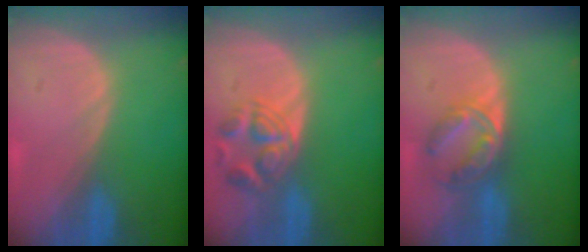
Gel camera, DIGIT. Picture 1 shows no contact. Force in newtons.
{"total": 5.4, "press": 5.4, "slide": 0.5}
{"total": 6.4, "press": 5.8, "slide": 2.8}